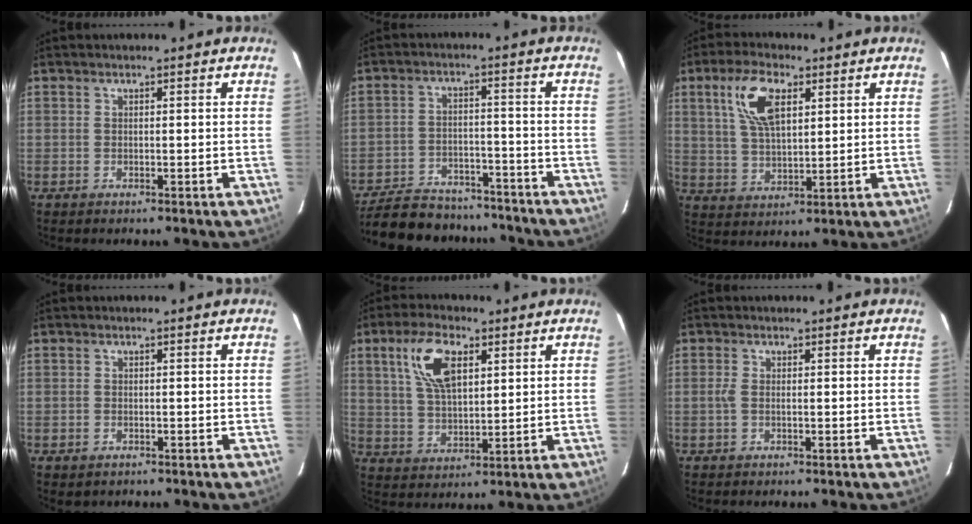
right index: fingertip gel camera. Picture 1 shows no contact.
{"total": 20.5, "force": [-17.5, 7.6, 7.5], "torque": [-0.175, 0.012, -0.244]}
{"total": 10.1, "force": [4.2, 4.6, 7.9], "torque": [-0.157, 0.014, 0.084]}
{"total": 1.4, "force": [-0.8, 1.1, 0.4], "torque": [-0.009, -0.001, -0.009]}
{"total": 10.4, "force": [4.3, 4.8, 8.2], "torque": [-0.161, 0.014, 0.086]}
{"total": 1.4, "force": [-0.2, 0.2, 1.4], "torque": [-0.029, 0.001, -0.007]}